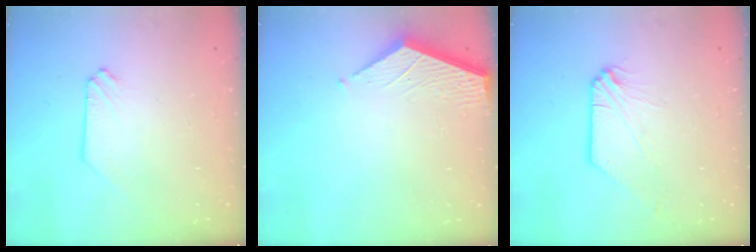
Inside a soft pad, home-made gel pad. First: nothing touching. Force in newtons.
{"total": 3.4, "press": 3.4, "slide": 0.4}
{"total": 0.0}